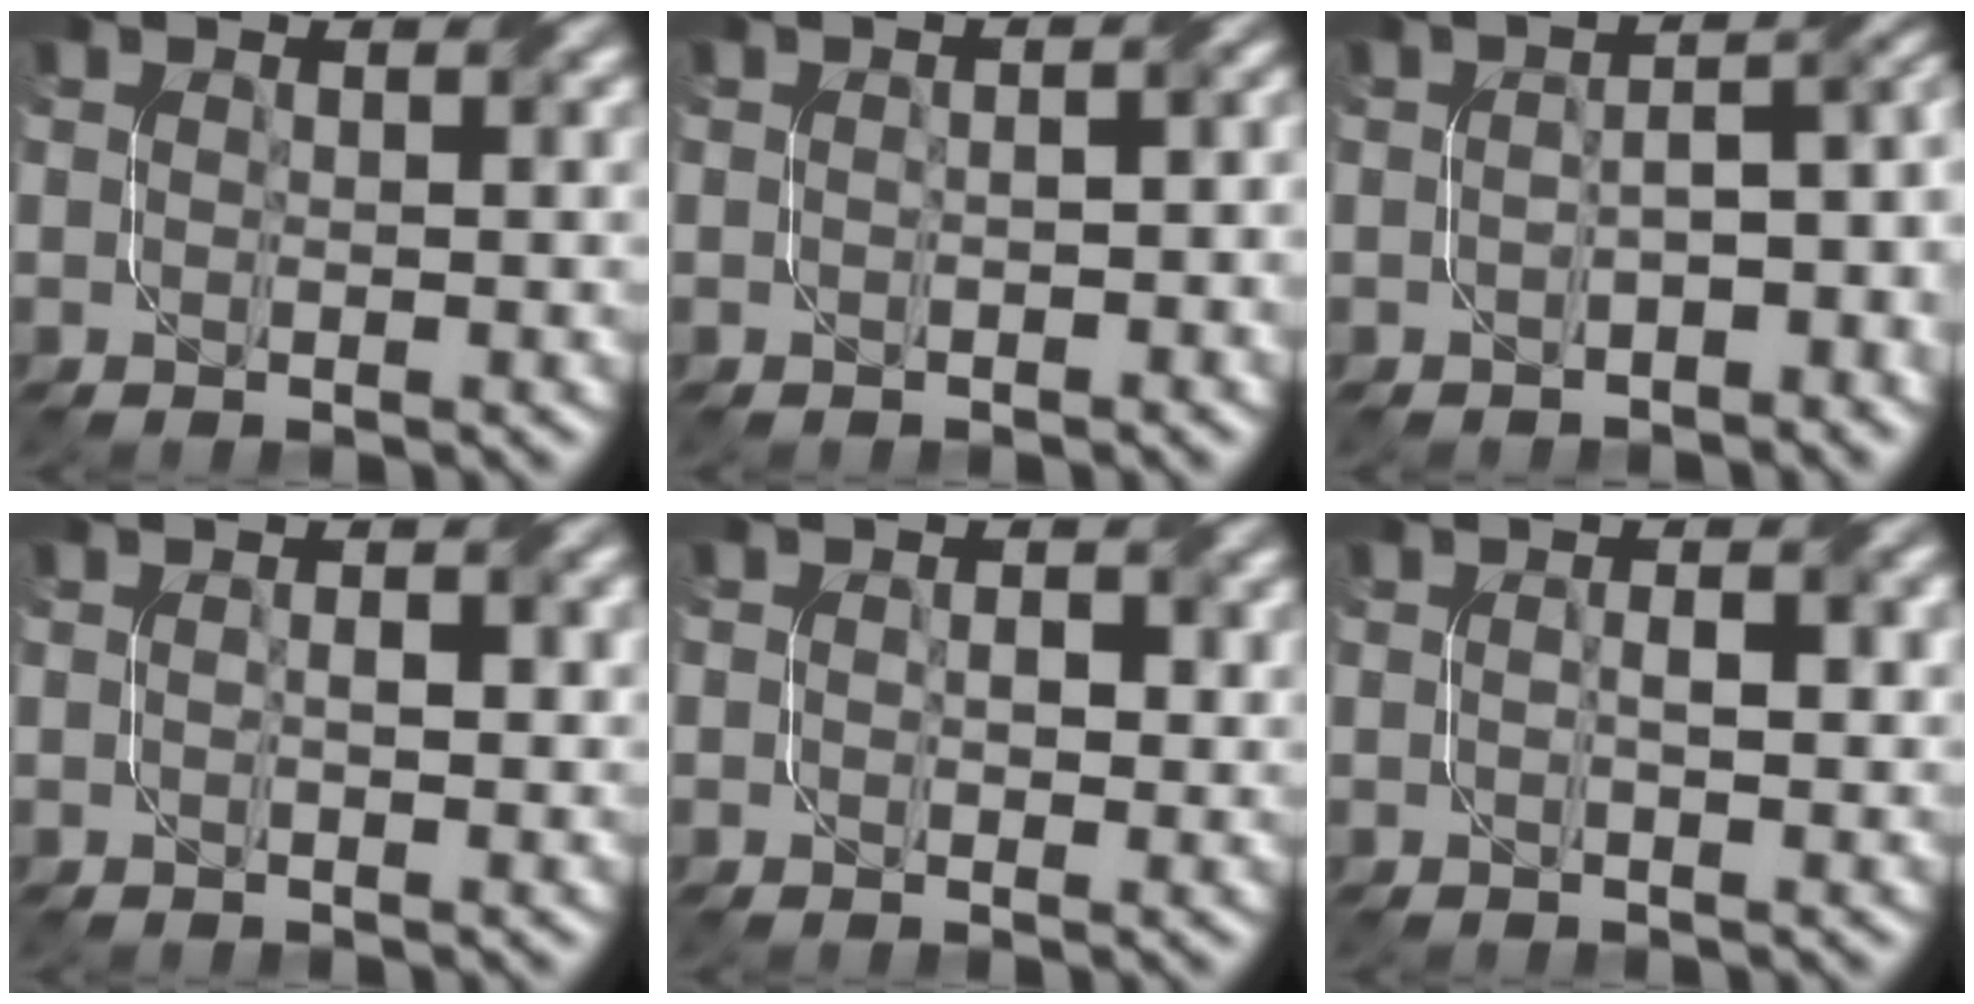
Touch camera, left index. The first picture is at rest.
{"total": 2.3, "force": [-0.3, 1.0, 2.0], "torque": [-0.027, -0.001, 0.000]}
{"total": 5.7, "force": [-1.7, 2.5, 4.8], "torque": [-0.055, 0.007, -0.025]}
{"total": 1.5, "force": [0.0, 0.4, 1.4], "torque": [-0.024, 0.004, 0.000]}
{"total": 1.6, "force": [-0.1, 1.0, 1.2], "torque": [-0.018, 0.000, -0.003]}
{"total": 2.1, "force": [0.0, 0.6, 2.1], "torque": [-0.030, 0.000, -0.003]}